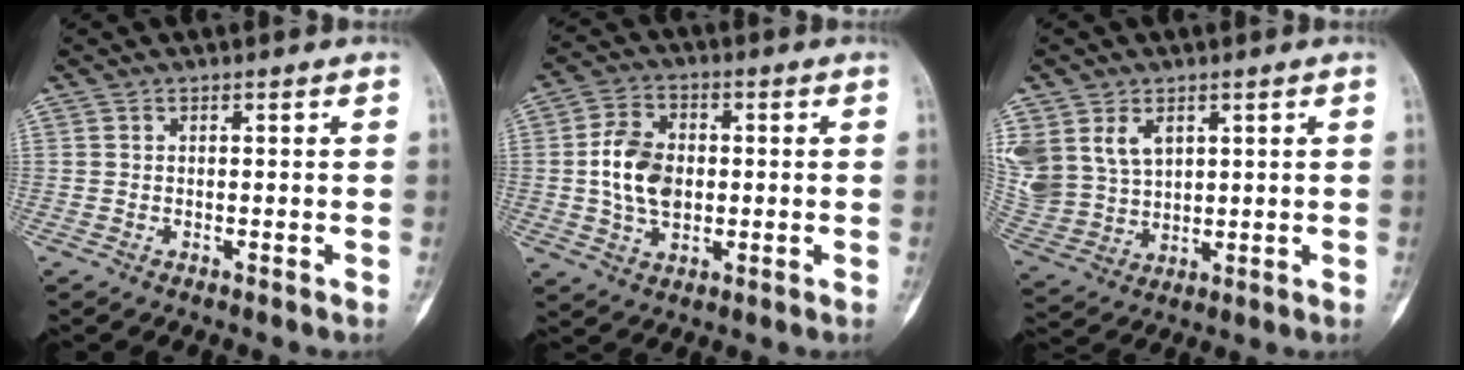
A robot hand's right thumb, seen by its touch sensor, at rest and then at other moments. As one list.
[{"total": 10.1, "force": [0.0, 7.0, 7.3], "torque": [-0.119, 0.007, -0.001]}, {"total": 14.4, "force": [5.4, 10.8, 7.9], "torque": [-0.182, 0.002, 0.130]}]